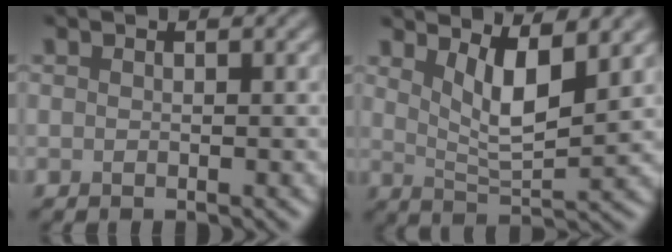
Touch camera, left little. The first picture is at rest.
{"total": 4.7, "force": [2.5, 1.3, 3.7], "torque": [-0.071, -0.013, 0.049]}